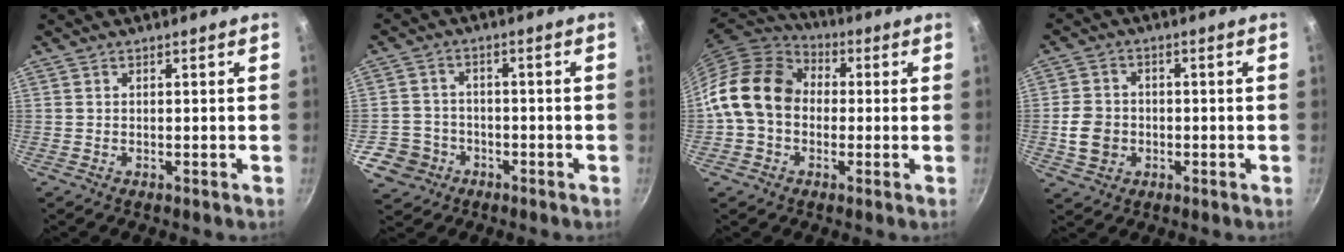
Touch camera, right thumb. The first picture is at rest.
{"total": 5.8, "force": [-2.9, 5.0, 0.9], "torque": [0.001, 0.033, -0.052]}
{"total": 14.8, "force": [0.4, 11.6, 9.1], "torque": [-0.139, 0.032, -0.007]}
{"total": 6.4, "force": [-1.3, 5.5, 3.1], "torque": [-0.045, 0.013, -0.026]}